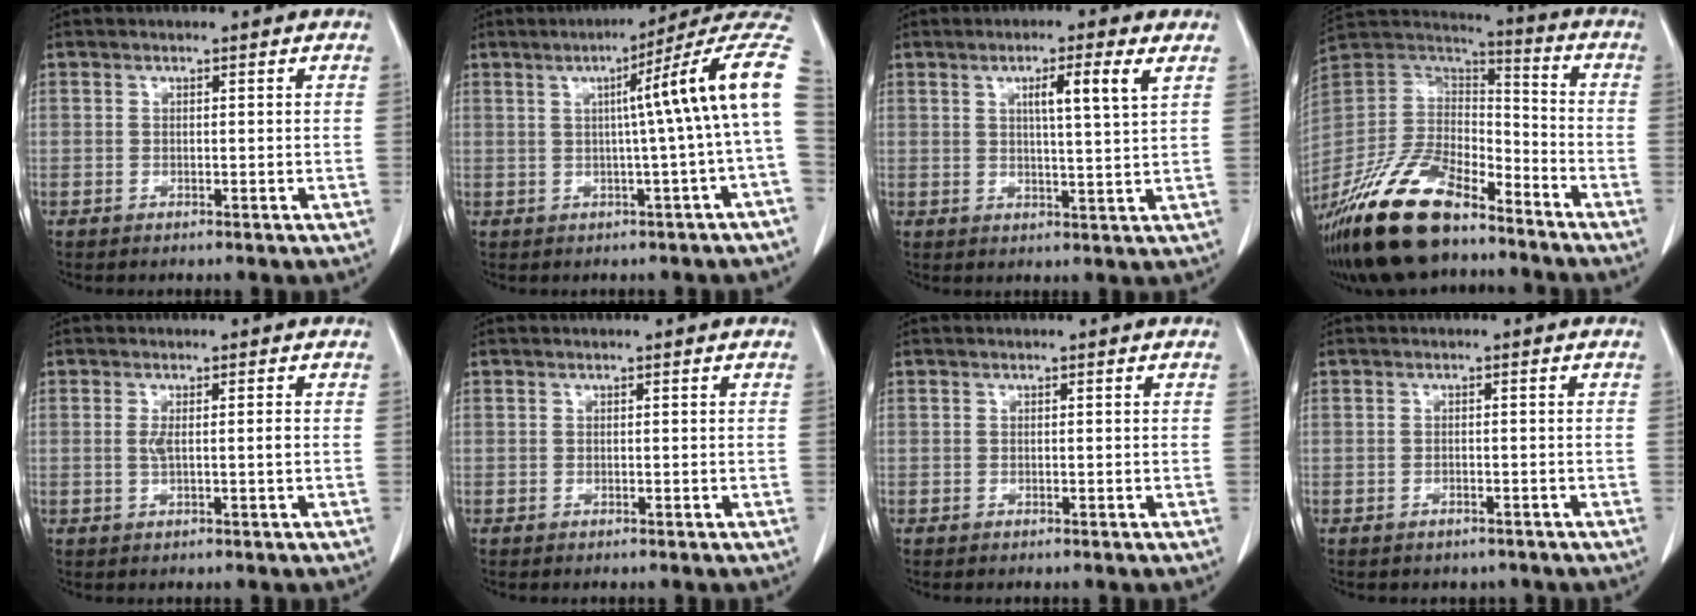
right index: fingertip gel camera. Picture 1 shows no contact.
{"total": 13.2, "force": [1.7, -1.6, 13.0], "torque": [-0.156, 0.028, 0.012]}
{"total": 5.8, "force": [2.6, -0.4, 5.2], "torque": [-0.083, -0.002, 0.038]}
{"total": 21.1, "force": [-15.6, 7.6, 12.1], "torque": [-0.265, -0.007, -0.291]}
{"total": 2.4, "force": [0.0, 0.2, 2.4], "torque": [-0.044, -0.001, 0.003]}
{"total": 0.0}
{"total": 0.0}
{"total": 1.7, "force": [-1.3, 1.1, 0.3], "torque": [-0.006, 0.001, -0.014]}